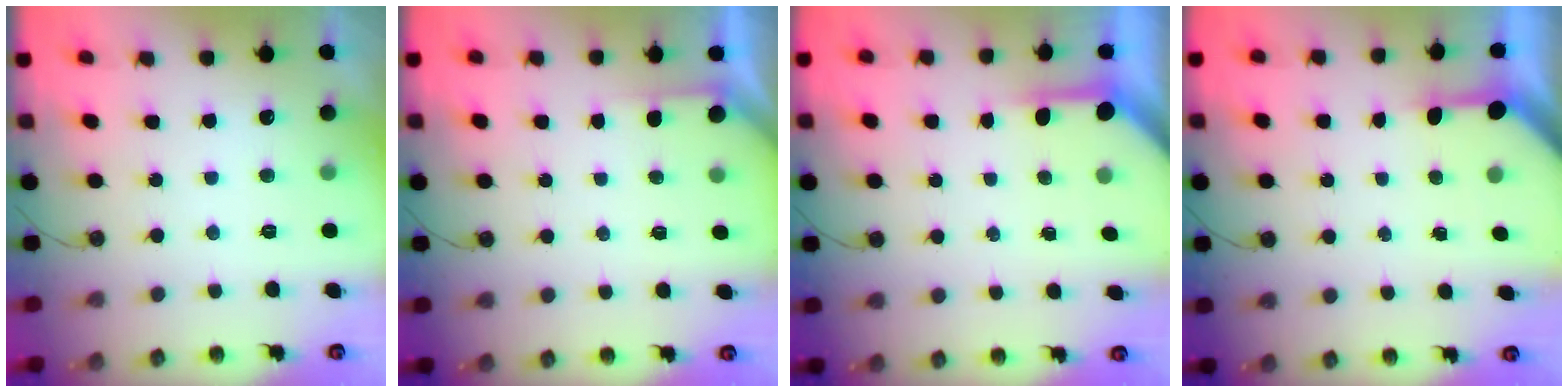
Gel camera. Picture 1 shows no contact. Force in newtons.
{"total": 1.7, "press": 1.6, "slide": 0.2}
{"total": 3.8, "press": 3.8, "slide": 0.4}
{"total": 3.2, "press": 3.2, "slide": 0.4}